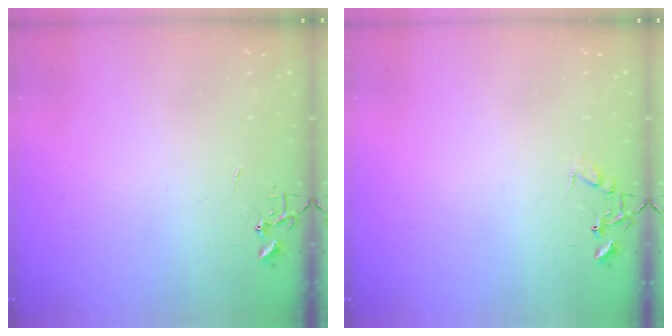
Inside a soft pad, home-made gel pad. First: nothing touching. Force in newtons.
{"total": 7.5, "press": 7.5, "slide": 0.4}